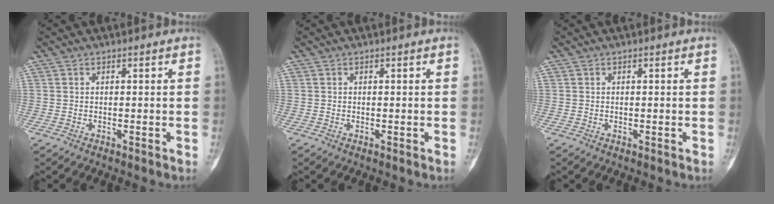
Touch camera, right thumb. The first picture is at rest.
{"total": 0.0}
{"total": 0.0}